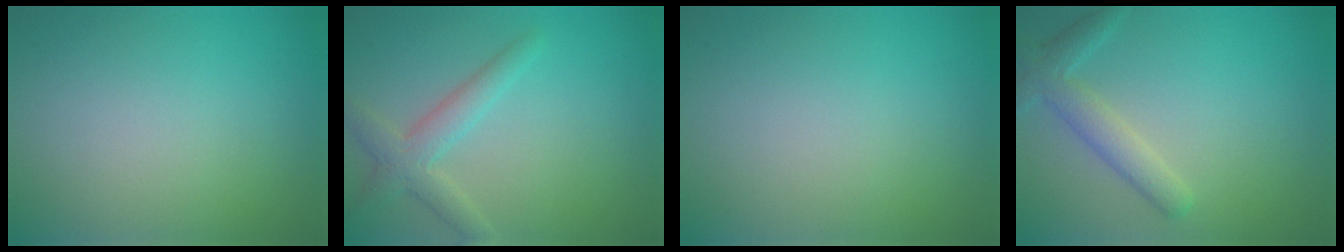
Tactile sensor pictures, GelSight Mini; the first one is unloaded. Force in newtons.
{"total": 3.0, "press": 3.0, "slide": 0.1}
{"total": 0.0}
{"total": 2.1, "press": 2.1, "slide": 0.3}